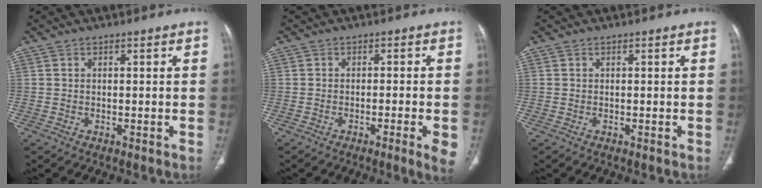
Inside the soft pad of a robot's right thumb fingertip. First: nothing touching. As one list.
[{"total": 5.0, "force": [-2.1, 0.5, 4.5], "torque": [-0.067, -0.004, -0.030]}, {"total": 0.0}]